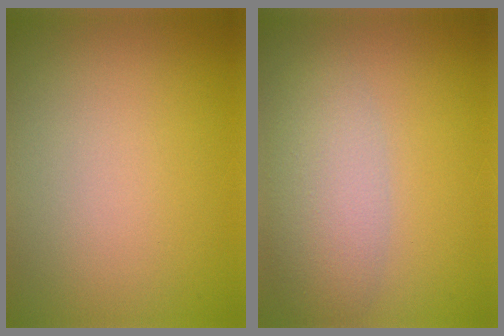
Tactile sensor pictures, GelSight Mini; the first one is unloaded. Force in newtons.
{"total": 4.5, "press": 4.4, "slide": 0.4}